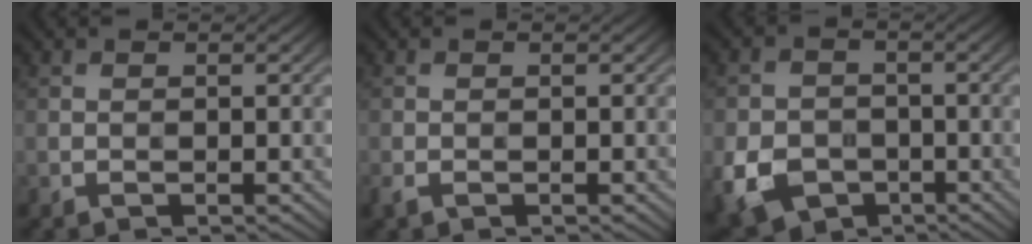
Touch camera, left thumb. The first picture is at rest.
{"total": 1.2, "force": [-0.9, 0.4, 0.7], "torque": [-0.022, -0.007, -0.015]}
{"total": 7.1, "force": [-2.8, 5.7, 3.2], "torque": [-0.084, -0.027, -0.050]}